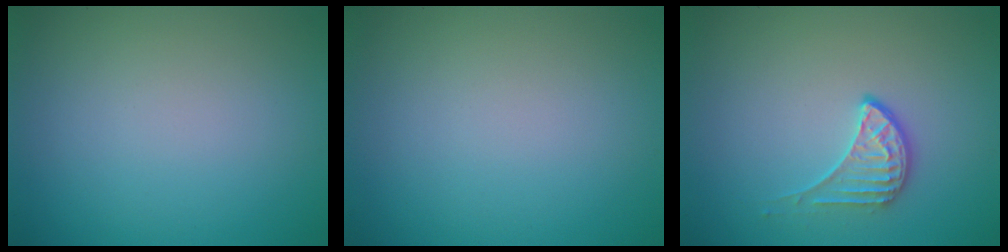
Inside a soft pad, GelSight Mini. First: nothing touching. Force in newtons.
{"total": 0.0}
{"total": 2.0, "press": 1.5, "slide": 1.3}